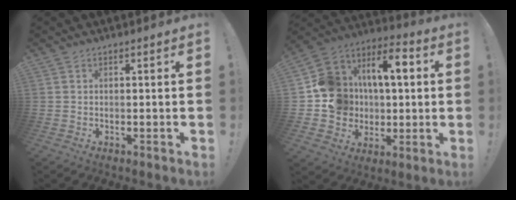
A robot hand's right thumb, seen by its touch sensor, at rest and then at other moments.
{"total": 15.4, "force": [1.8, 13.9, 6.4], "torque": [-0.093, 0.005, 0.055]}